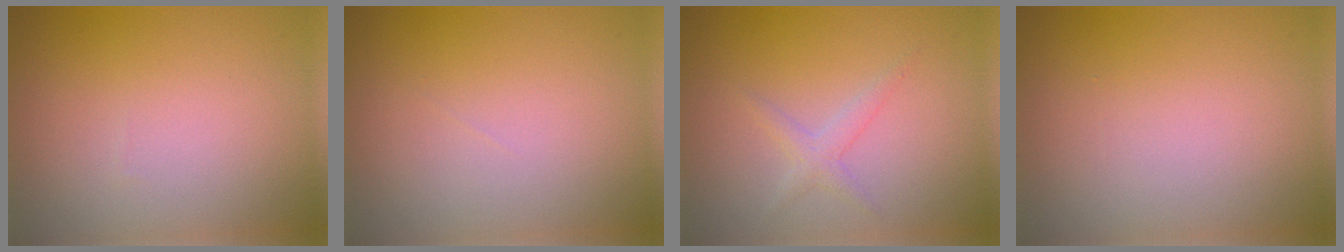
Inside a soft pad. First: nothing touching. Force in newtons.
{"total": 0.0}
{"total": 1.4, "press": 1.4, "slide": 0.0}
{"total": 0.0}